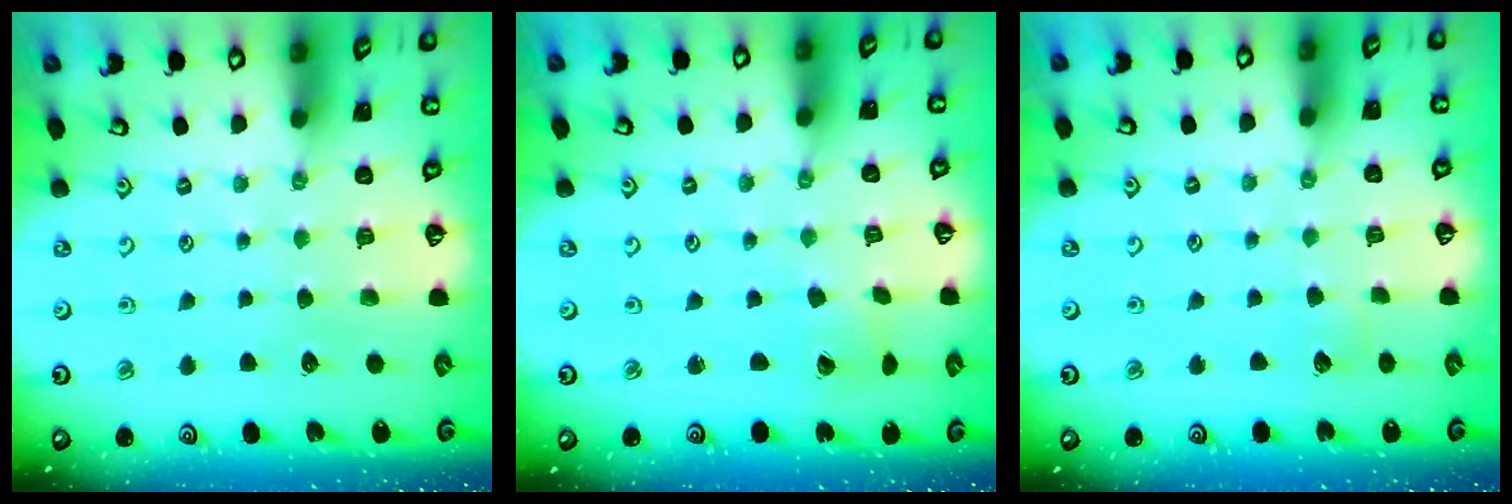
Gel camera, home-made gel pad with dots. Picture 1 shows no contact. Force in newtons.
{"total": 2.9, "press": 2.9, "slide": 0.2}
{"total": 2.9, "press": 2.9, "slide": 0.4}